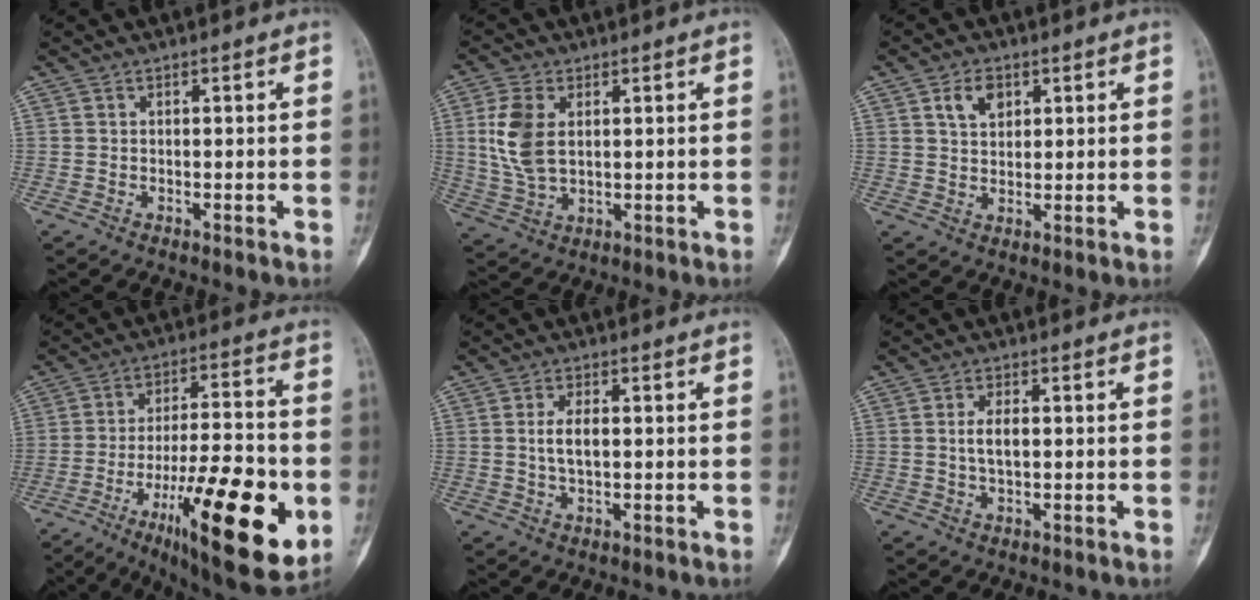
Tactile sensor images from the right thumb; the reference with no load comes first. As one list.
[{"total": 9.4, "force": [2.0, 5.6, 7.4], "torque": [-0.154, -0.005, 0.046]}, {"total": 5.0, "force": [2.2, 3.3, 3.0], "torque": [-0.038, -0.007, 0.040]}, {"total": 25.3, "force": [-8.8, 7.3, 22.6], "torque": [-0.320, 0.022, -0.125]}, {"total": 4.4, "force": [0.3, 2.1, 3.8], "torque": [-0.075, -0.001, 0.007]}, {"total": 3.8, "force": [0.3, 1.8, 3.3], "torque": [-0.063, -0.002, 0.006]}]